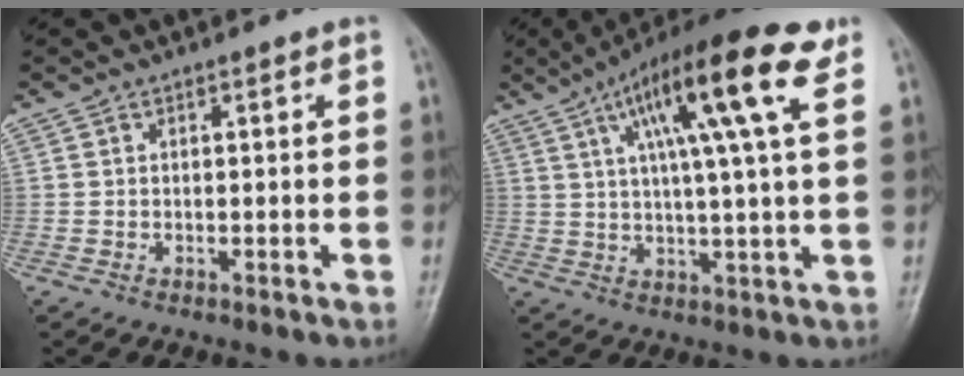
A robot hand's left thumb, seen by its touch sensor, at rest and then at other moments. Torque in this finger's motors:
{"motor_torque": [0.61, 0.66, 2.09, -0.69, 0.22]}